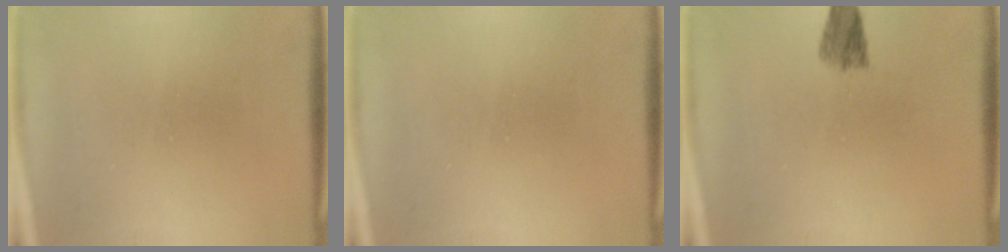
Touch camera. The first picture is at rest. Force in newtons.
{"total": 0.0}
{"total": 3.8}